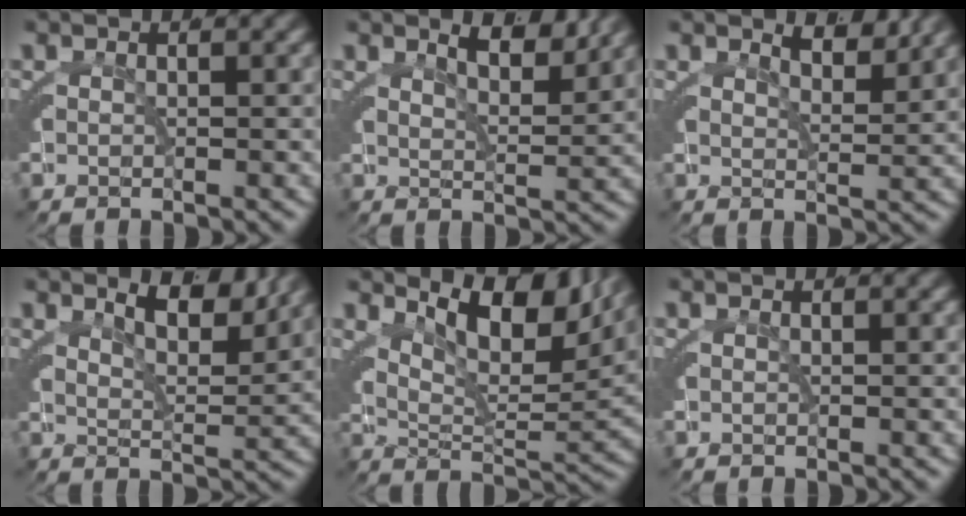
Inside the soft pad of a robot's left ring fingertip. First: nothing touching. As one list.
[{"total": 3.7, "force": [3.1, -0.5, 2.0], "torque": [-0.017, -0.004, 0.056]}, {"total": 2.9, "force": [2.6, -0.6, 1.2], "torque": [-0.003, -0.007, 0.047]}, {"total": 4.8, "force": [4.0, -0.3, 2.6], "torque": [-0.033, -0.004, 0.070]}, {"total": 8.6, "force": [5.5, 2.5, 6.1], "torque": [-0.079, 0.012, 0.087]}, {"total": 0.0}]